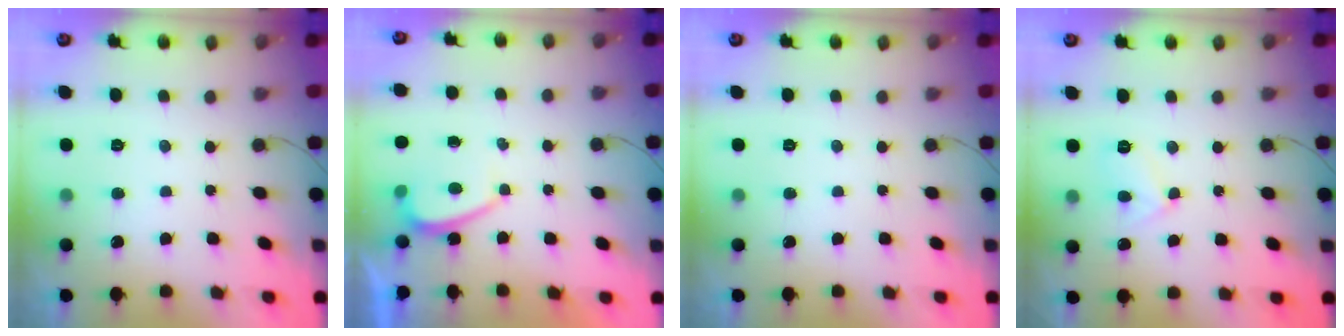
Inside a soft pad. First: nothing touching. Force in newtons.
{"total": 0.6, "press": 0.3, "slide": 0.5}
{"total": 0.0}
{"total": 5.9, "press": 5.8, "slide": 0.8}